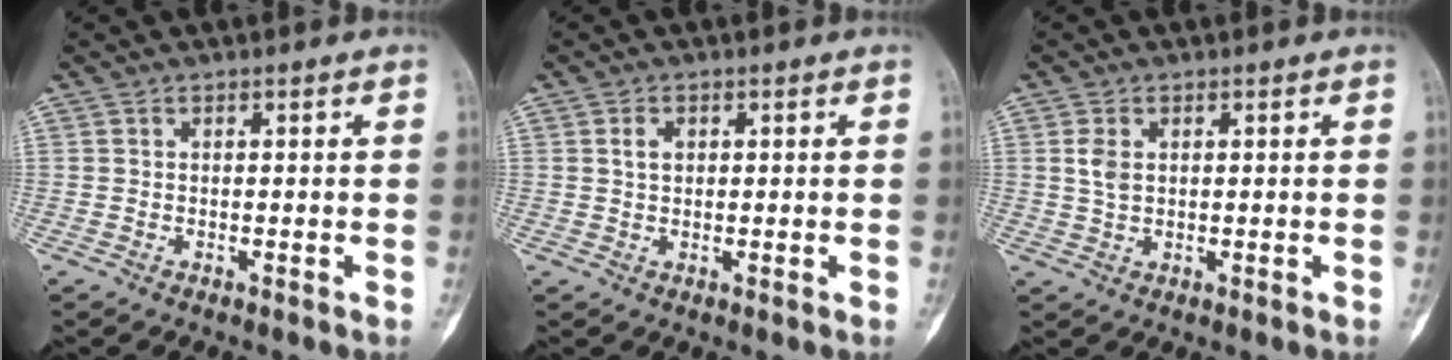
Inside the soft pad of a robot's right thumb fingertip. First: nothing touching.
{"total": 2.0, "force": [0.6, 1.4, 1.4], "torque": [-0.021, 0.001, 0.009]}
{"total": 2.9, "force": [0.7, 1.9, 2.1], "torque": [-0.038, -0.001, 0.016]}